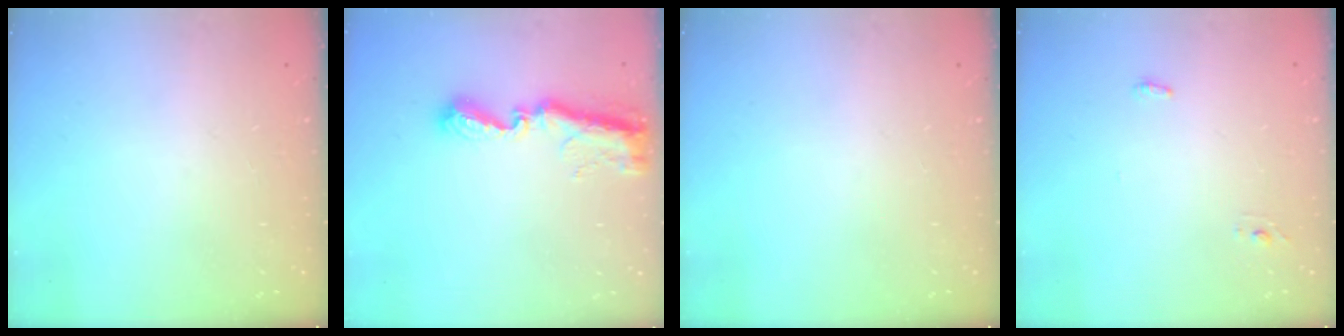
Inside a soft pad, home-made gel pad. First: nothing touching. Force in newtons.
{"total": 9.9, "press": 9.9, "slide": 0.7}
{"total": 0.0}
{"total": 7.6, "press": 3.8, "slide": 6.6}